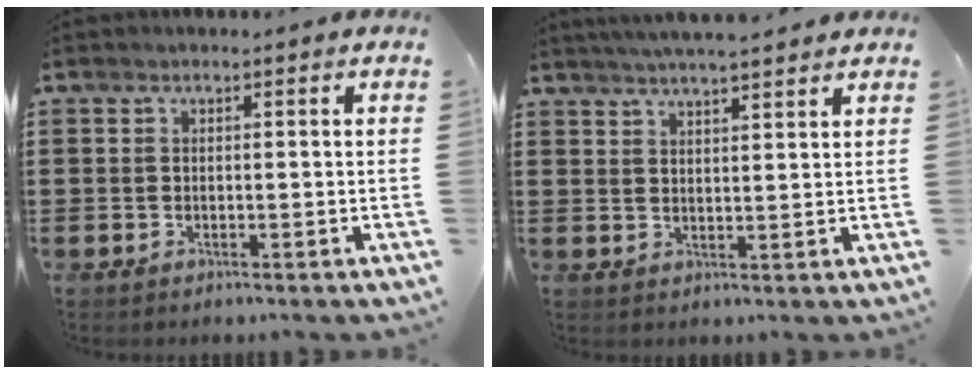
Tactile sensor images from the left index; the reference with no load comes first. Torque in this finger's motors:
{"motor_torque": [1.08, -1.05, 0.21, 0.06]}